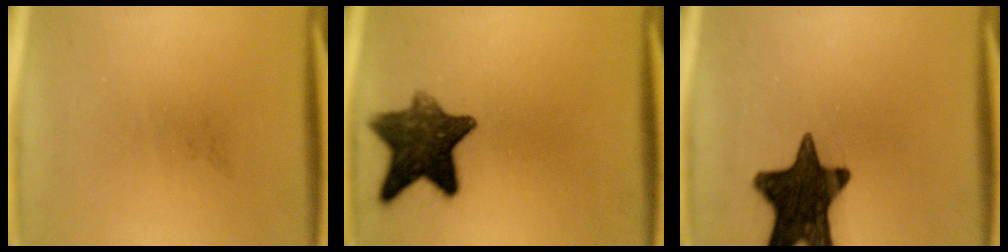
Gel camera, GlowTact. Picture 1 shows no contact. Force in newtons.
{"total": 10.8}
{"total": 16.3}